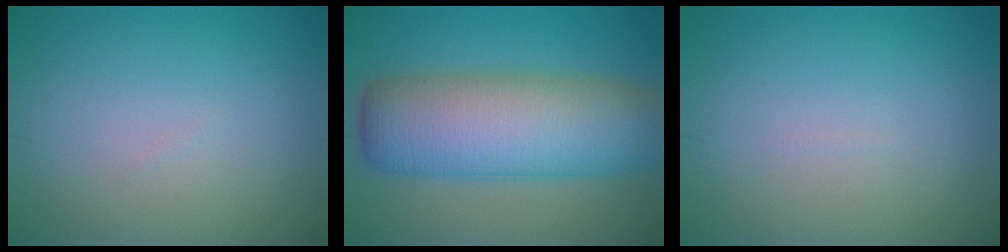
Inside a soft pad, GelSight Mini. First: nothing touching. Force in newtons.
{"total": 10.9, "press": 10.9, "slide": 0.5}
{"total": 0.0}